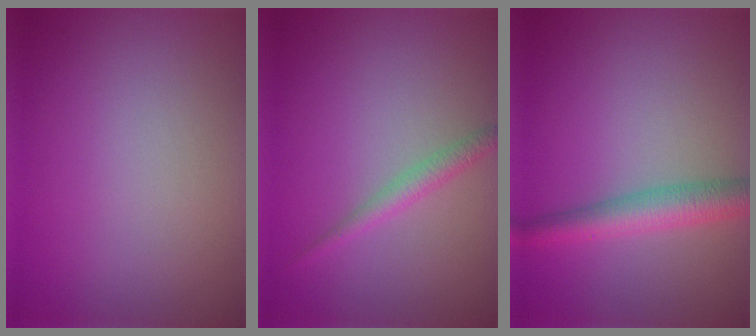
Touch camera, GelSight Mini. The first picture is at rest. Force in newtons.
{"total": 1.6, "press": 1.6, "slide": 0.0}
{"total": 4.0, "press": 4.0, "slide": 0.2}